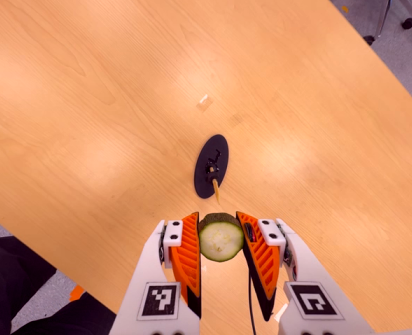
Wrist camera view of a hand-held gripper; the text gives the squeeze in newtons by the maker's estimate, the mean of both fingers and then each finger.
{"total": 11.0, "left": 9.7, "right": 12.2}